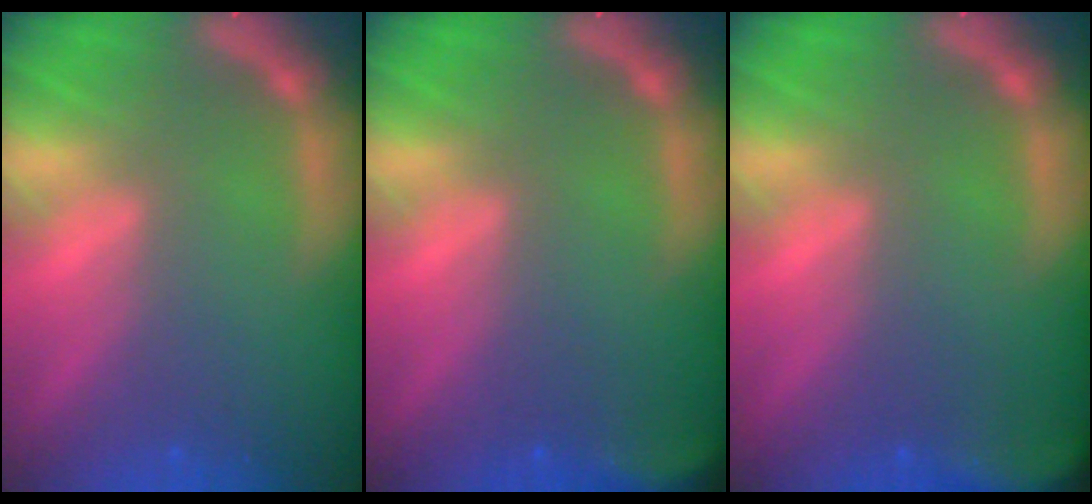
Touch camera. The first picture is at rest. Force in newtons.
{"total": 3.5}
{"total": 5.4}